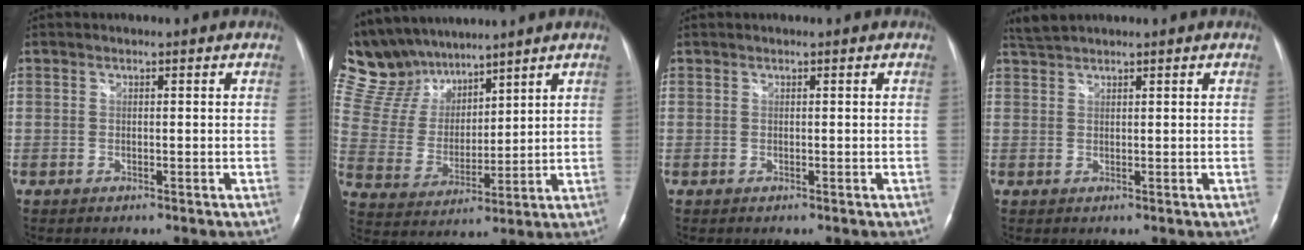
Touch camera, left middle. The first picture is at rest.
{"total": 12.5, "force": [11.2, 4.7, 3.1], "torque": [-0.081, 0.026, 0.228]}
{"total": 0.0}
{"total": 2.2, "force": [2.2, 0.0, 0.5], "torque": [-0.017, 0.012, 0.046]}